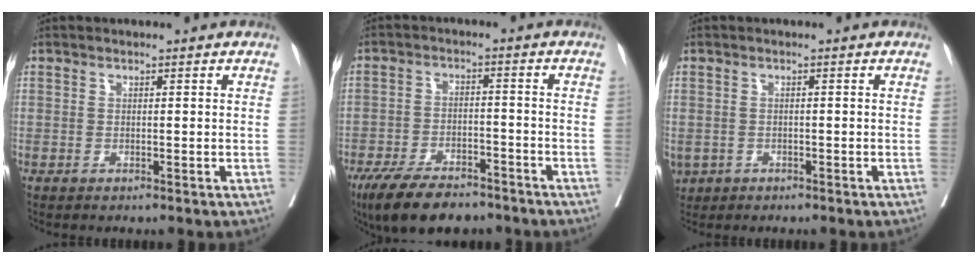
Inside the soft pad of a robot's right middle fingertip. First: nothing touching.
{"total": 11.2, "force": [-8.8, 3.6, 5.9], "torque": [-0.096, -0.013, -0.146]}
{"total": 3.6, "force": [-1.9, 2.8, 1.1], "torque": [-0.028, -0.003, -0.028]}